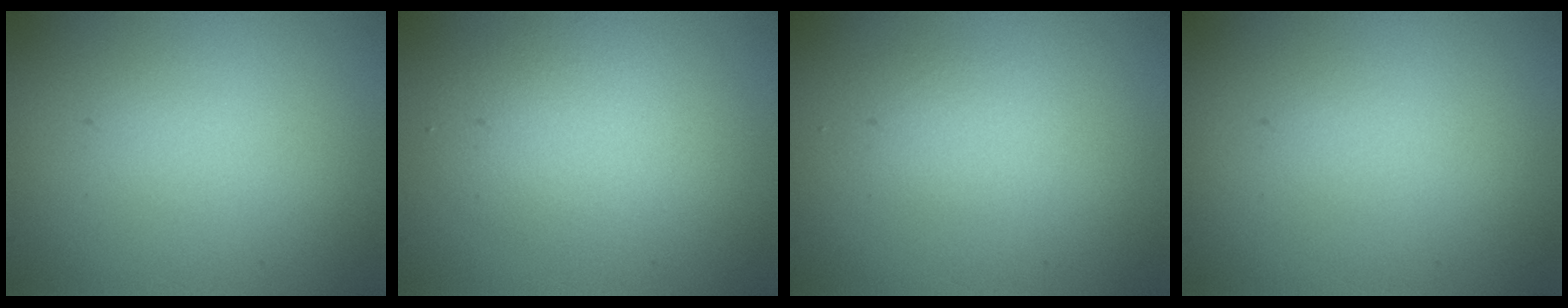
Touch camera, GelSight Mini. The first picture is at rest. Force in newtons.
{"total": 2.9, "press": 2.9, "slide": 0.3}
{"total": 1.2, "press": 1.2, "slide": 0.0}
{"total": 0.0}